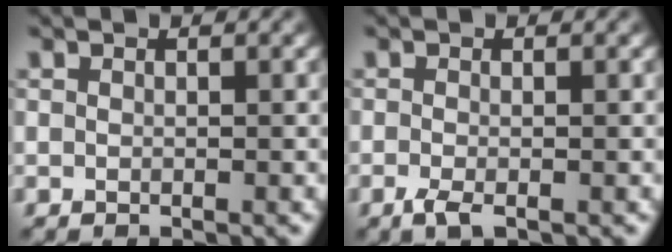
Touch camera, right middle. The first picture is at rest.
{"total": 1.6, "force": [-0.8, 0.4, 1.3], "torque": [-0.029, -0.006, -0.019]}